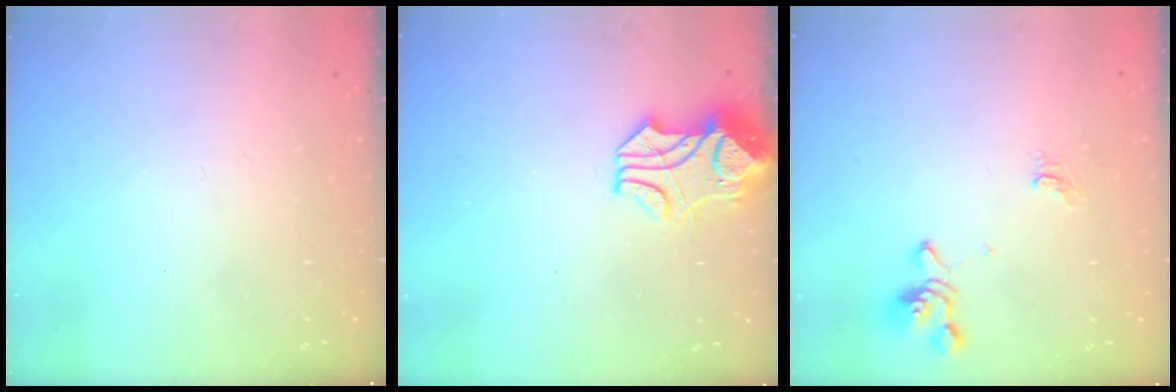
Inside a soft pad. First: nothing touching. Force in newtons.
{"total": 2.2, "press": 1.9, "slide": 1.1}
{"total": 2.6, "press": 2.5, "slide": 0.6}